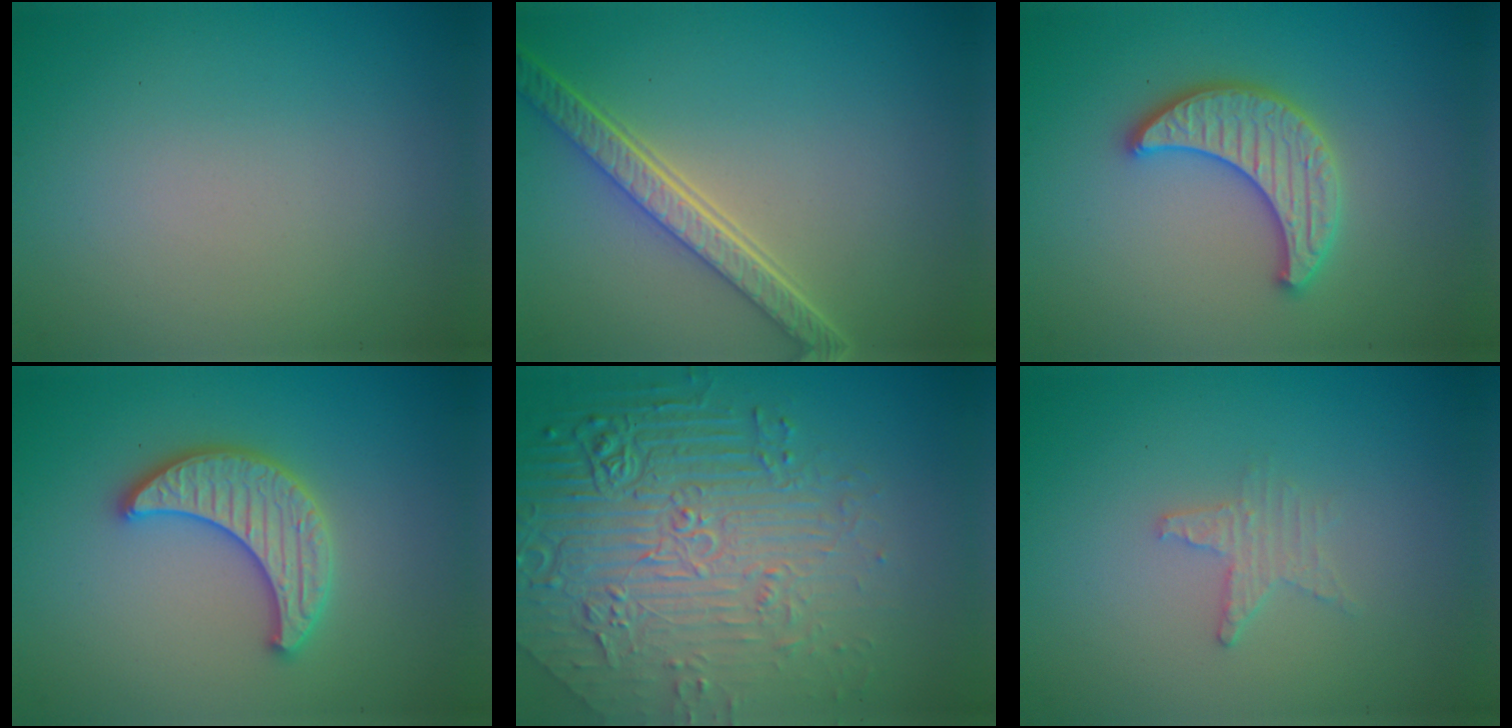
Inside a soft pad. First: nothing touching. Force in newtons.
{"total": 5.0, "press": 3.7, "slide": 3.4}
{"total": 4.4, "press": 4.3, "slide": 0.8}
{"total": 4.4, "press": 4.3, "slide": 0.8}
{"total": 8.9, "press": 6.1, "slide": 6.5}
{"total": 1.5, "press": 1.4, "slide": 0.3}